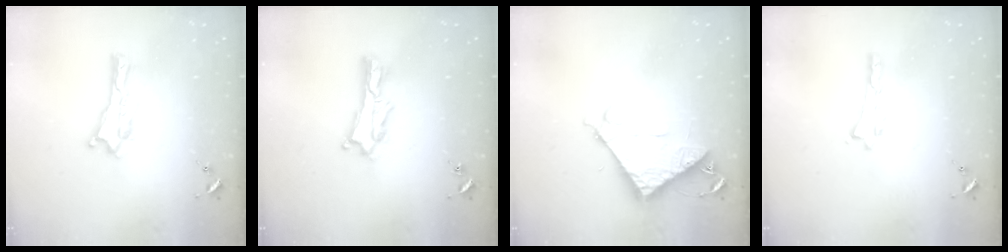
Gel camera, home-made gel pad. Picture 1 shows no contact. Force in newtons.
{"total": 2.1, "press": 2.1, "slide": 0.3}
{"total": 7.6, "press": 7.6, "slide": 0.6}
{"total": 0.0}